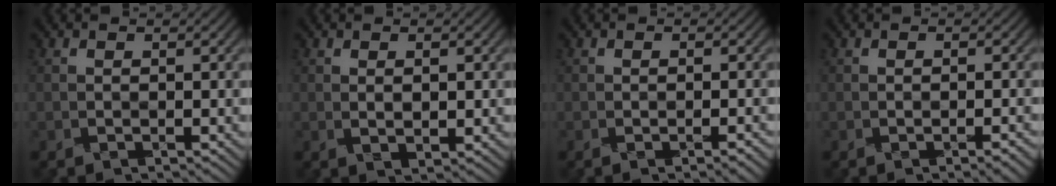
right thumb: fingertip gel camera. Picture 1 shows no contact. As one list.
[{"total": 1.5, "force": [0.2, 0.5, 1.4], "torque": [-0.029, -0.001, 0.004]}, {"total": 1.6, "force": [-0.8, 0.2, 1.3], "torque": [-0.020, 0.005, -0.014]}, {"total": 1.7, "force": [-0.8, 0.4, 1.4], "torque": [-0.021, 0.003, -0.013]}]